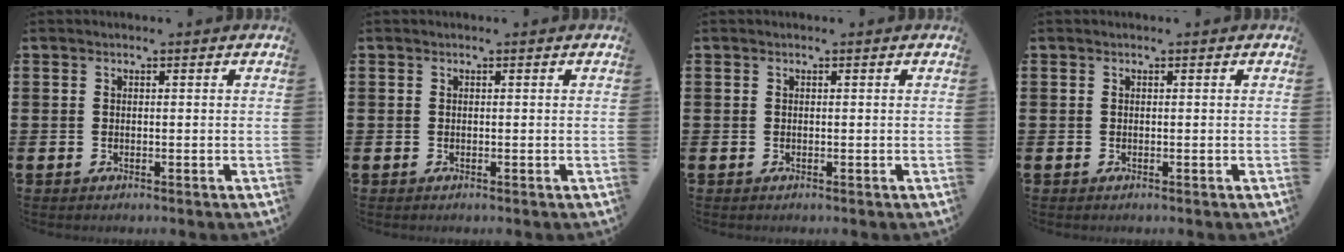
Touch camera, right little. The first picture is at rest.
{"total": 0.0}
{"total": 0.0}
{"total": 0.0}